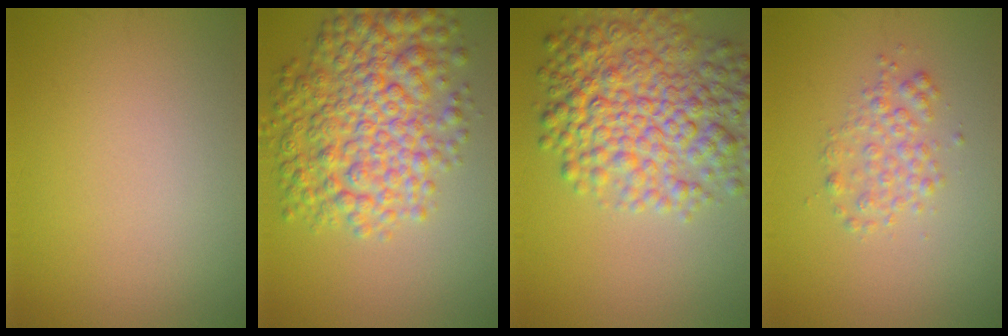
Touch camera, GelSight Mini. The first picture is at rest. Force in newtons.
{"total": 8.2, "press": 8.2, "slide": 0.2}
{"total": 8.8, "press": 8.8, "slide": 0.3}
{"total": 2.0, "press": 2.0, "slide": 0.0}